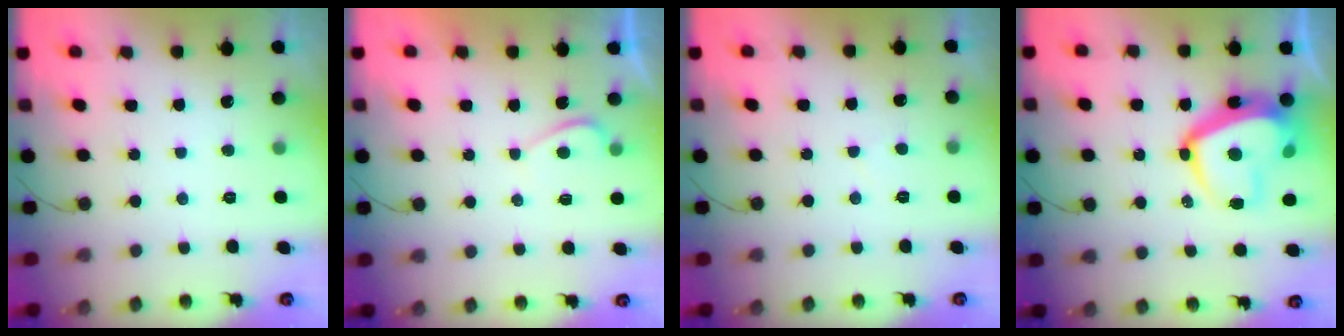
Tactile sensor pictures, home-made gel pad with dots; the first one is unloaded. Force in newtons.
{"total": 0.6, "press": 0.4, "slide": 0.5}
{"total": 1.5, "press": 1.5, "slide": 0.4}
{"total": 15.1, "press": 15.0, "slide": 1.4}